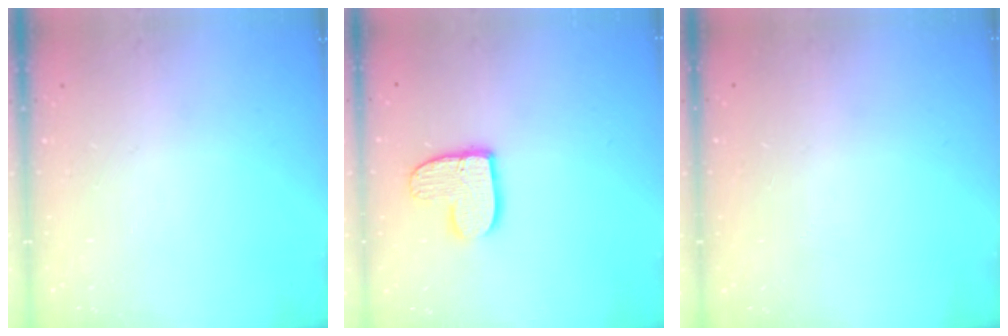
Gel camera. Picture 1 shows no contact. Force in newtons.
{"total": 10.7, "press": 10.7, "slide": 0.8}
{"total": 0.0}